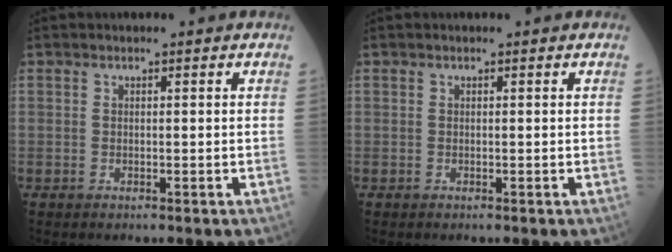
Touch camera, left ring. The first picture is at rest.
{"total": 0.0}